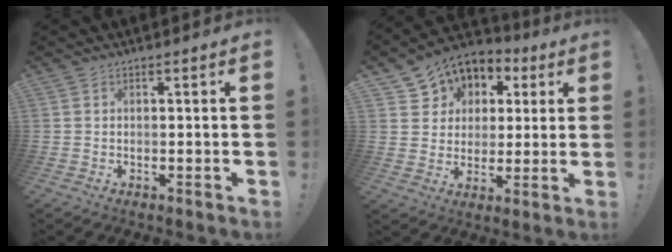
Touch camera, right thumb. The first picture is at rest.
{"total": 8.7, "force": [3.2, 7.9, 1.6], "torque": [-0.027, -0.027, 0.067]}